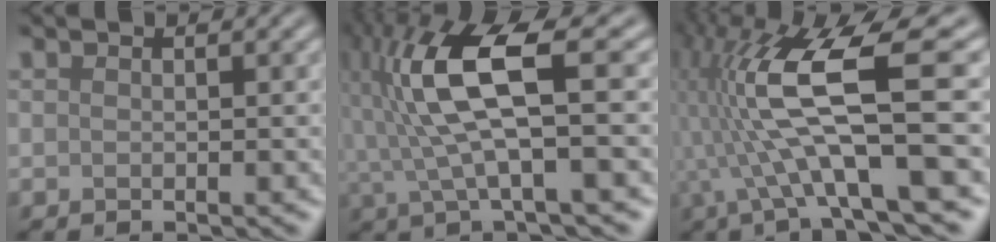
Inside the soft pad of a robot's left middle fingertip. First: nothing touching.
{"total": 8.7, "force": [1.3, 2.0, 8.3], "torque": [-0.178, 0.012, 0.026]}
{"total": 11.6, "force": [0.1, 2.8, 11.3], "torque": [-0.221, 0.010, 0.003]}